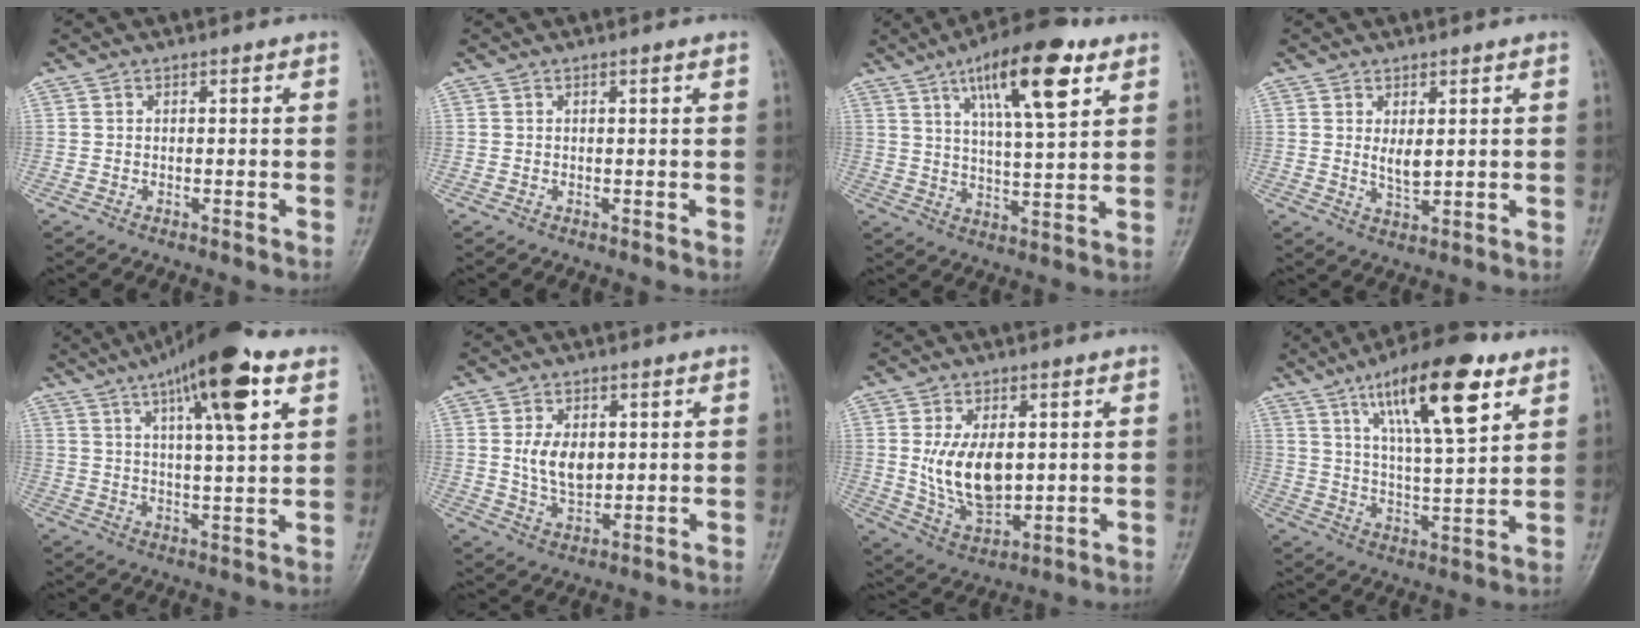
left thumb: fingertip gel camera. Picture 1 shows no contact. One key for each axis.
{"total": 0.7, "fx": 0.3, "fy": -0.1, "fz": 0.6, "tx": -0.013, "ty": 0.001, "tz": 0.004}
{"total": 15.7, "fx": 7.8, "fy": 4.6, "fz": 12.8, "tx": -0.187, "ty": -0.025, "tz": 0.124}
{"total": 3.5, "fx": 0.9, "fy": 1.6, "fz": 3.0, "tx": -0.048, "ty": -0.014, "tz": 0.021}
{"total": 16.1, "fx": 8.1, "fy": 3.6, "fz": 13.4, "tx": -0.203, "ty": -0.013, "tz": 0.125}
{"total": 7.4, "fx": 1.1, "fy": 4.6, "fz": 5.6, "tx": -0.084, "ty": -0.010, "tz": 0.027}
{"total": 11.9, "fx": 1.1, "fy": 7.0, "fz": 9.6, "tx": -0.153, "ty": -0.014, "tz": 0.037}
{"total": 17.6, "fx": 9.2, "fy": 5.0, "fz": 14.2, "tx": -0.211, "ty": -0.033, "tz": 0.153}